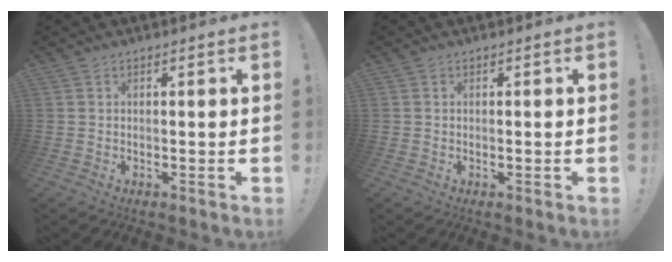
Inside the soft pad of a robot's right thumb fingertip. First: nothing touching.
{"total": 0.5, "force": [-0.3, 0.2, 0.4], "torque": [0.000, -0.003, -0.007]}